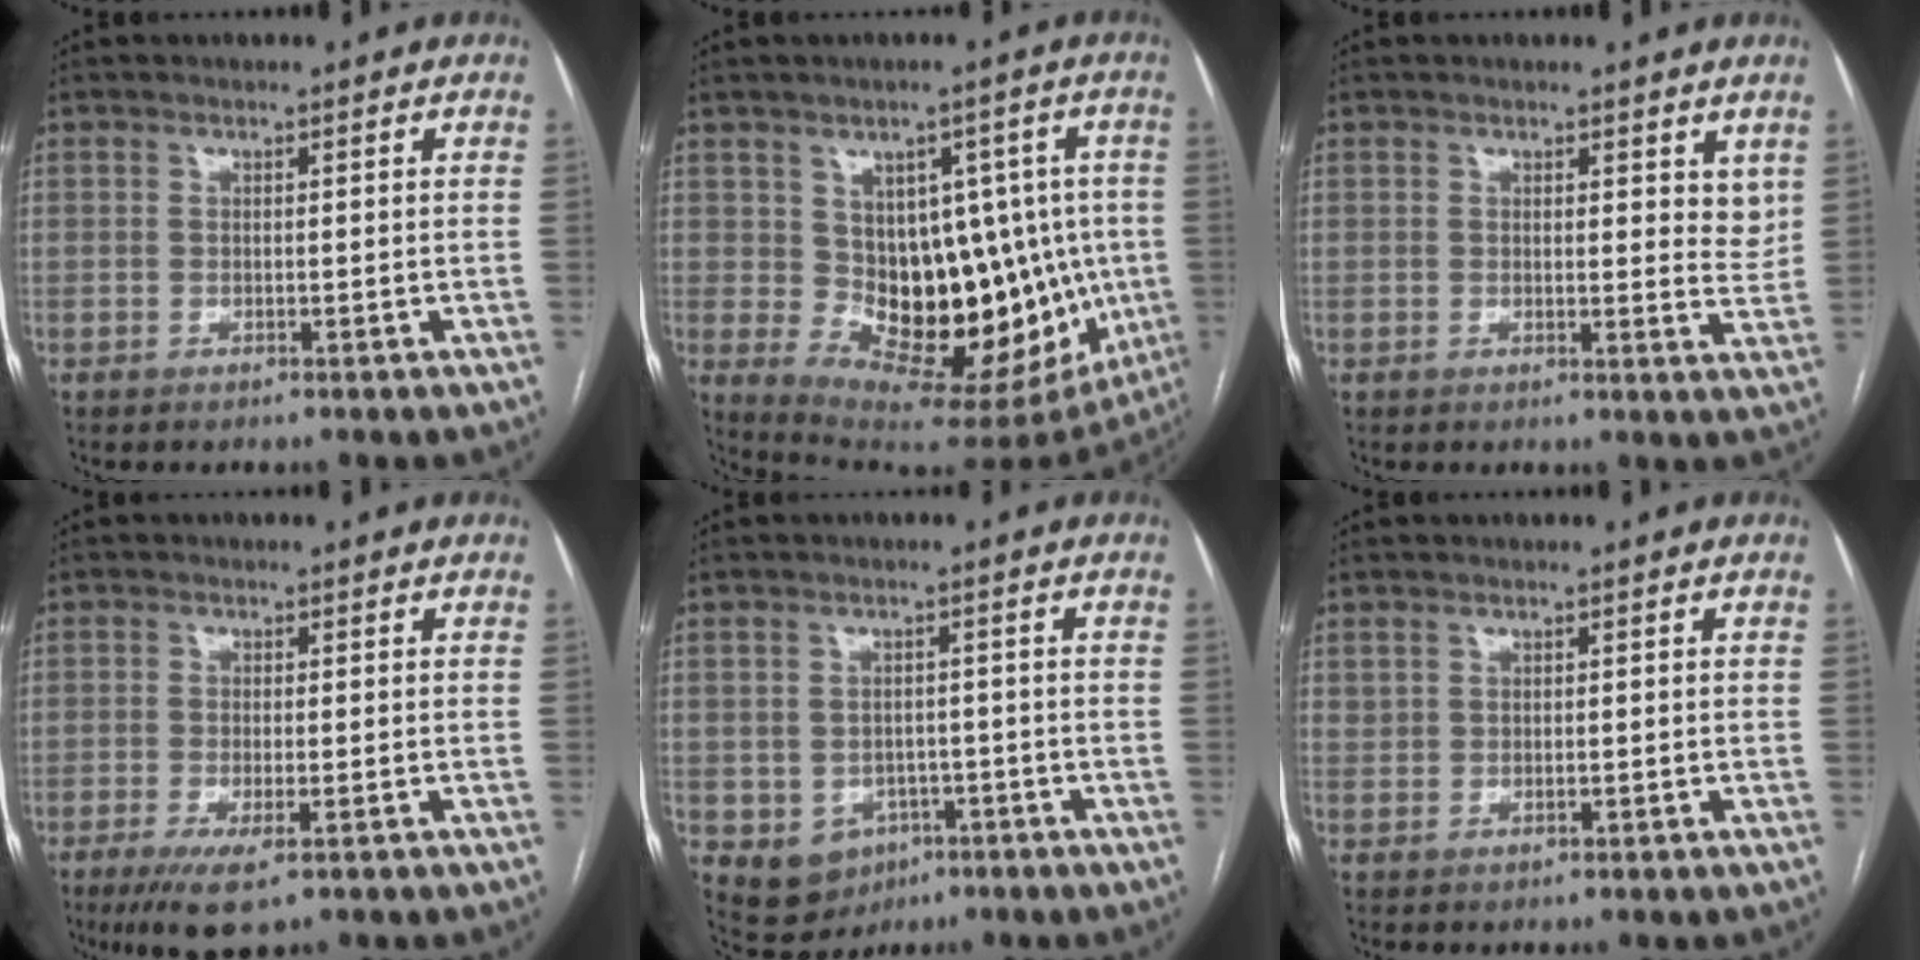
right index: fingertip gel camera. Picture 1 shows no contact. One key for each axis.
{"total": 17.8, "fx": -0.5, "fy": 9.7, "fz": 14.9, "tx": -0.189, "ty": 0.017, "tz": 0.019}
{"total": 3.8, "fx": 2.4, "fy": 1.6, "fz": 2.4, "tx": -0.020, "ty": -0.016, "tz": 0.027}
{"total": 6.0, "fx": -3.4, "fy": 1.5, "fz": 4.7, "tx": -0.081, "ty": -0.014, "tz": -0.052}
{"total": 6.9, "fx": -2.7, "fy": 6.0, "fz": 2.3, "tx": -0.037, "ty": 0.012, "tz": -0.024}
{"total": 0.7, "fx": 0.2, "fy": 0.5, "fz": 0.4, "tx": -0.011, "ty": -0.001, "tz": 0.008}